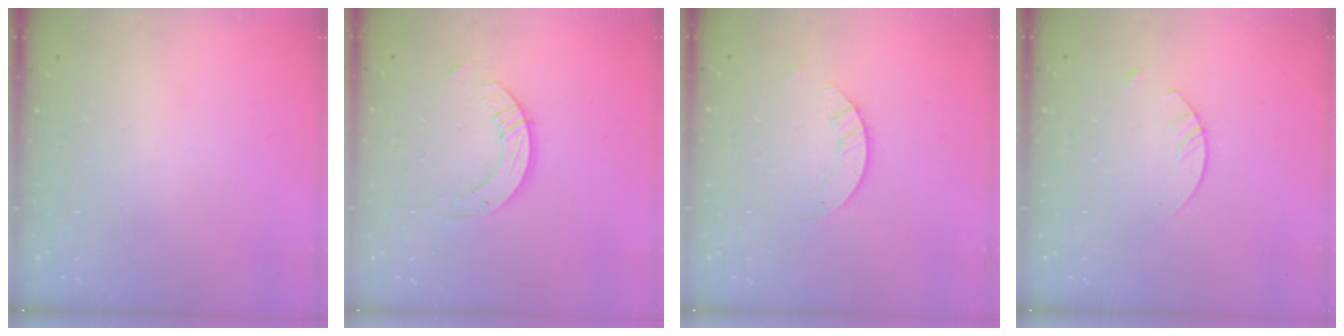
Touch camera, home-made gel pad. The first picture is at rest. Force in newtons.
{"total": 6.3, "press": 6.3, "slide": 0.5}
{"total": 2.9, "press": 2.9, "slide": 0.3}
{"total": 2.4, "press": 2.4, "slide": 0.1}